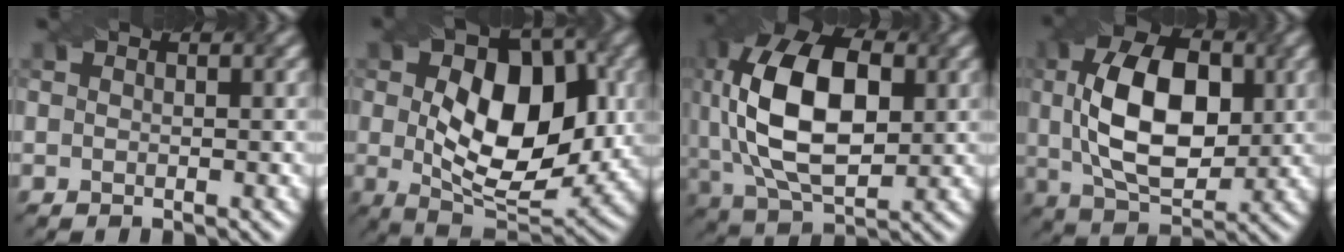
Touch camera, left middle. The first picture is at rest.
{"total": 10.6, "force": [0.0, 6.2, 8.6], "torque": [-0.138, 0.013, 0.010]}
{"total": 12.3, "force": [0.1, 7.1, 10.0], "torque": [-0.220, 0.020, 0.018]}
{"total": 9.4, "force": [-0.1, 5.5, 7.6], "torque": [-0.149, 0.019, 0.008]}